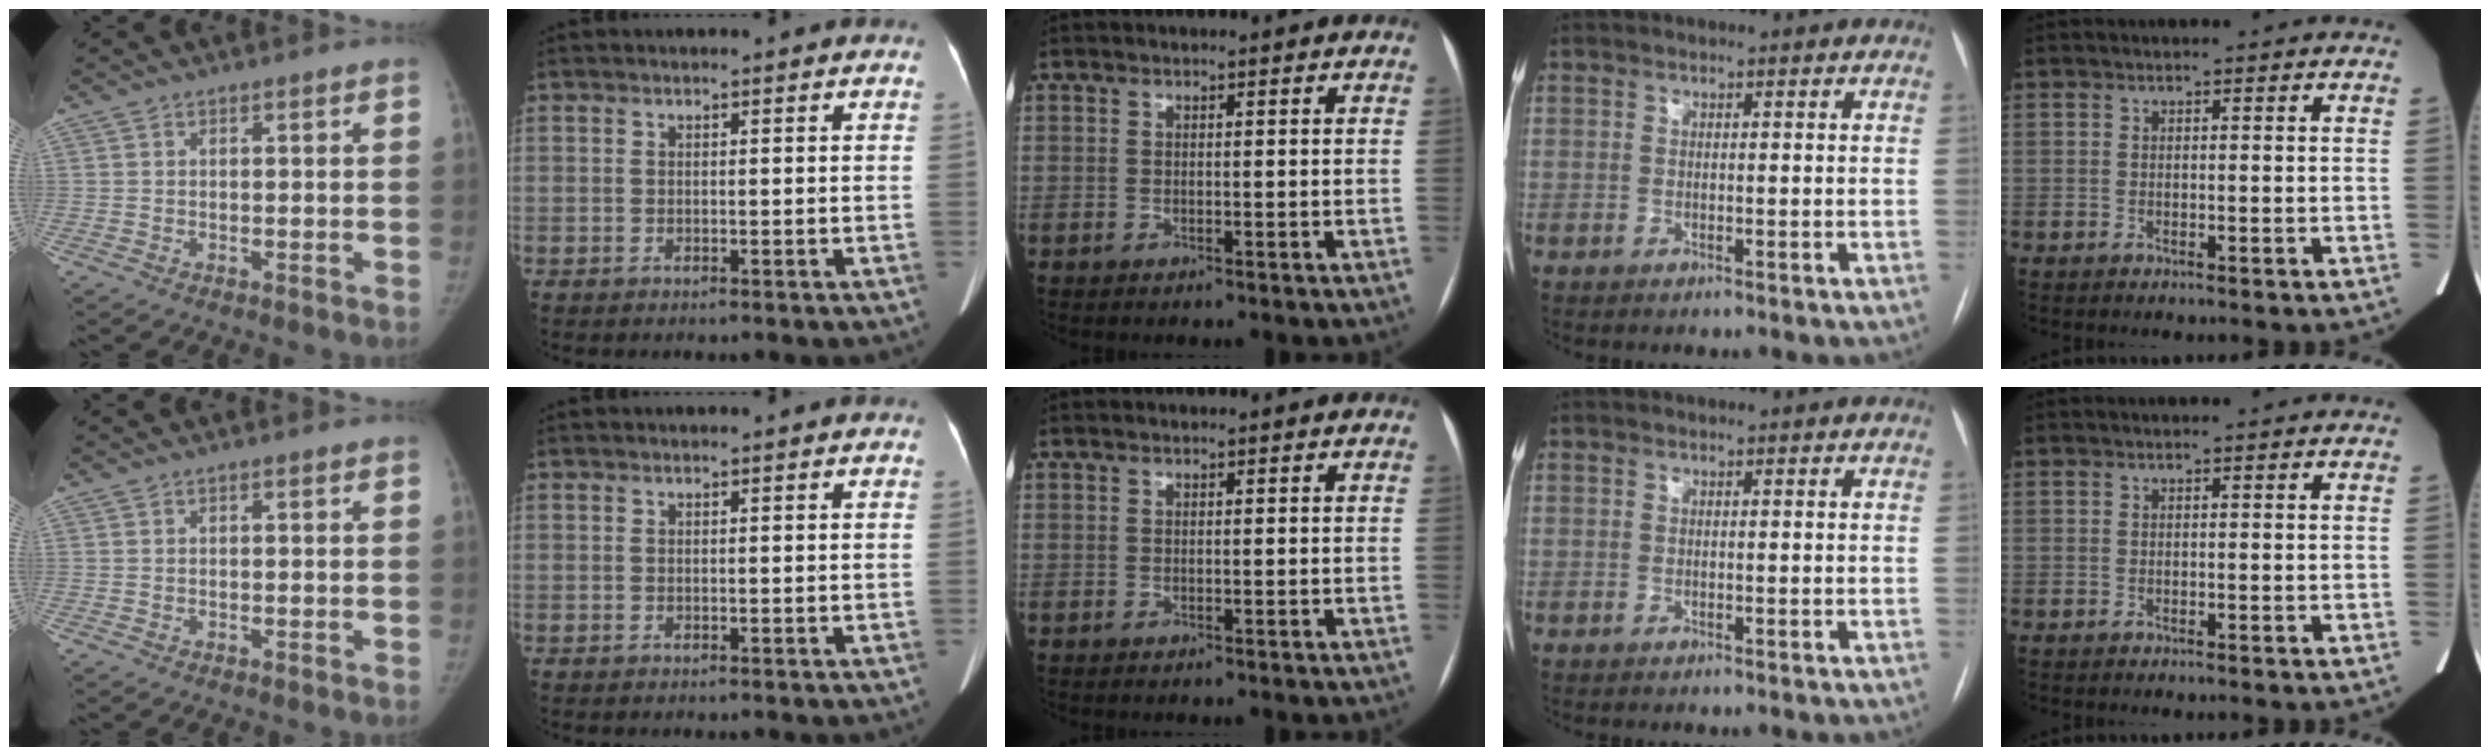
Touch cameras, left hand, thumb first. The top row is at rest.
{}